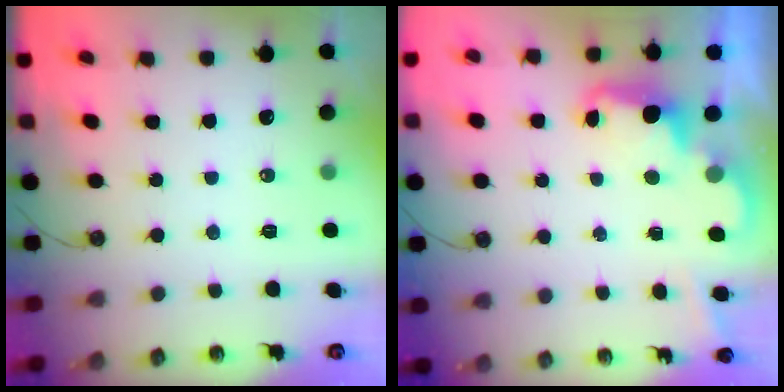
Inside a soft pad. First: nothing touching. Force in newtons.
{"total": 2.5, "press": 2.5, "slide": 0.5}